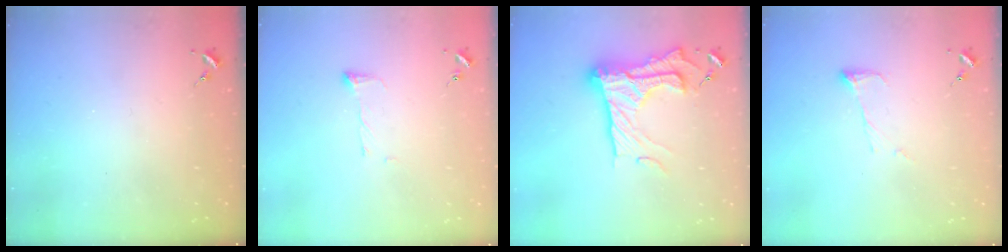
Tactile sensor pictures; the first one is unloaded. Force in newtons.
{"total": 5.1, "press": 5.1, "slide": 0.6}
{"total": 24.2, "press": 24.1, "slide": 1.7}
{"total": 6.0, "press": 6.0, "slide": 0.3}